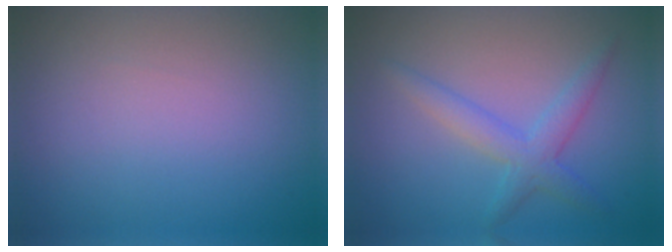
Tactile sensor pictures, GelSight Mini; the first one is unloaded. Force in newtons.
{"total": 2.8, "press": 2.8, "slide": 0.1}